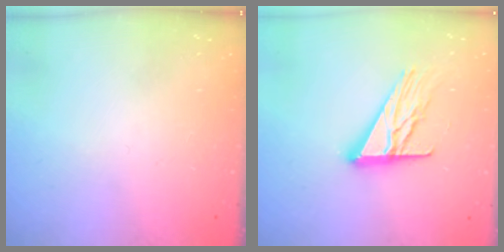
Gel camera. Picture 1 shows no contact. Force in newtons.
{"total": 13.8, "press": 13.8, "slide": 1.1}